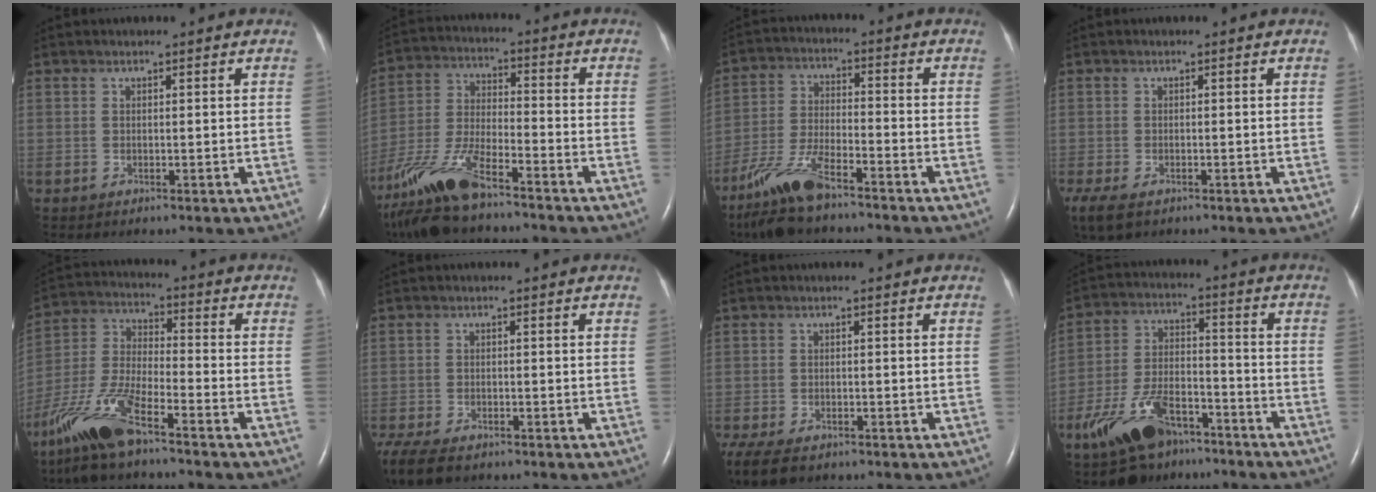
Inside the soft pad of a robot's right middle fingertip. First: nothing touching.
{"total": 13.8, "force": [-10.6, 2.9, 8.4], "torque": [-0.190, -0.018, -0.199]}
{"total": 10.3, "force": [-7.8, 2.2, 6.3], "torque": [-0.137, -0.019, -0.148]}
{"total": 8.9, "force": [-5.3, 5.1, 5.0], "torque": [-0.135, -0.017, -0.082]}
{"total": 13.4, "force": [-9.5, 2.8, 9.1], "torque": [-0.208, -0.017, -0.181]}
{"total": 10.1, "force": [-7.3, 4.6, 5.3], "torque": [-0.123, -0.017, -0.114]}
{"total": 10.6, "force": [-7.2, 5.6, 5.5], "torque": [-0.136, -0.018, -0.106]}
{"total": 13.8, "force": [-9.4, 5.9, 8.3], "torque": [-0.169, 0.000, -0.165]}